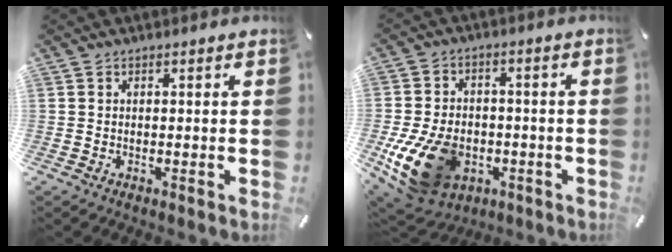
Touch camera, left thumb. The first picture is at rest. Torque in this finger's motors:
{"motor_torque": [2.12, 2.89, 0.94, 0.21, 0.29]}